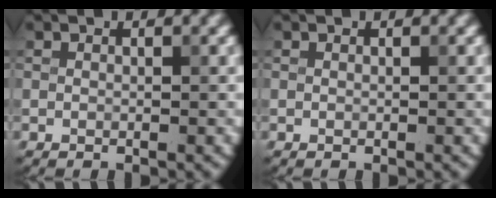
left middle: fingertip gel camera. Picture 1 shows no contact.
{"total": 0.0}